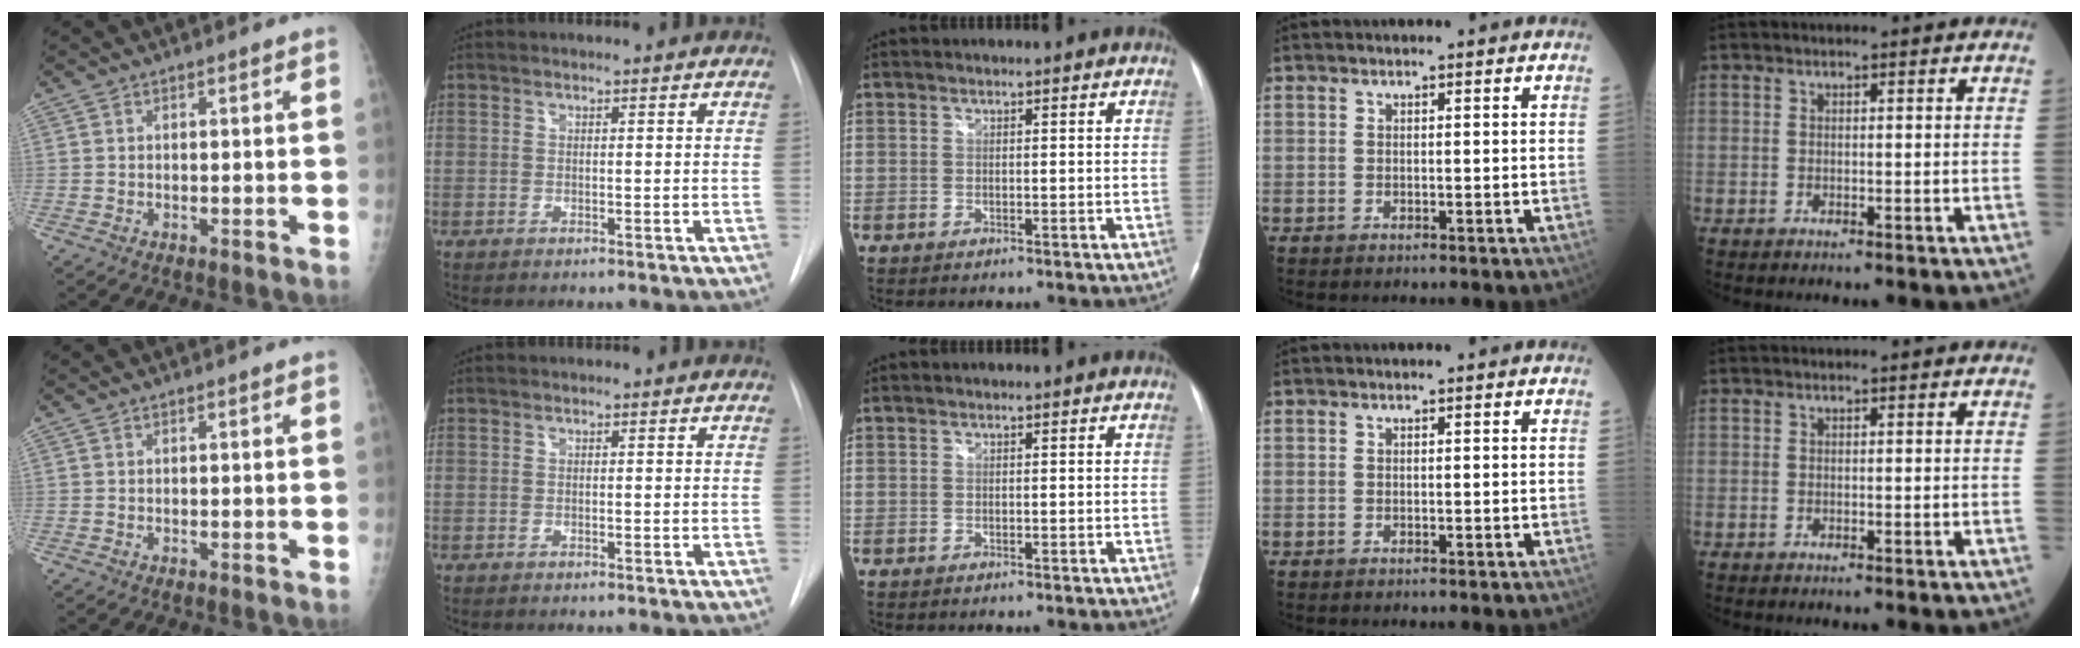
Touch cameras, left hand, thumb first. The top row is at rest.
{}